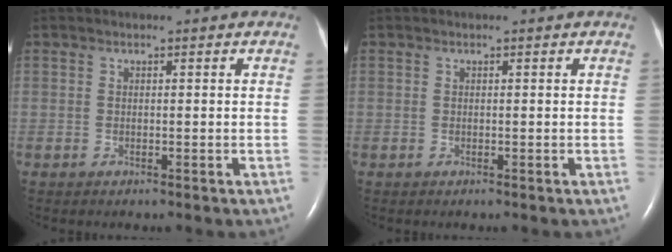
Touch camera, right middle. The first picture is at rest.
{"total": 0.0}